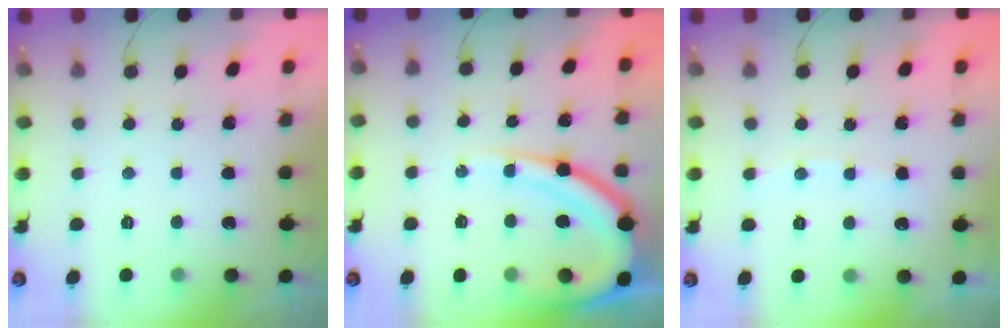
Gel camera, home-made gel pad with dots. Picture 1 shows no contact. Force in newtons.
{"total": 15.8, "press": 15.7, "slide": 1.8}
{"total": 3.0, "press": 3.0, "slide": 0.4}